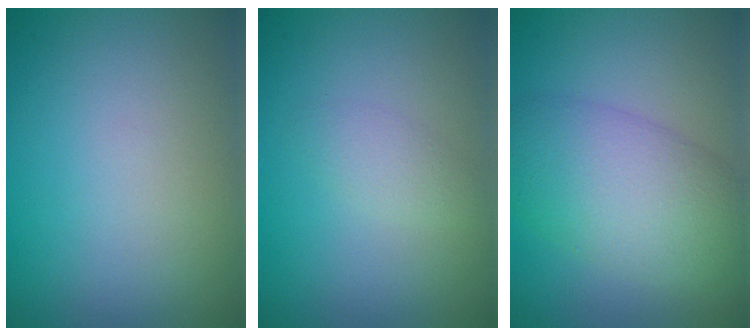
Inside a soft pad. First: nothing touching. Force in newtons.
{"total": 1.4, "press": 1.4, "slide": 0.0}
{"total": 6.9, "press": 6.9, "slide": 0.3}